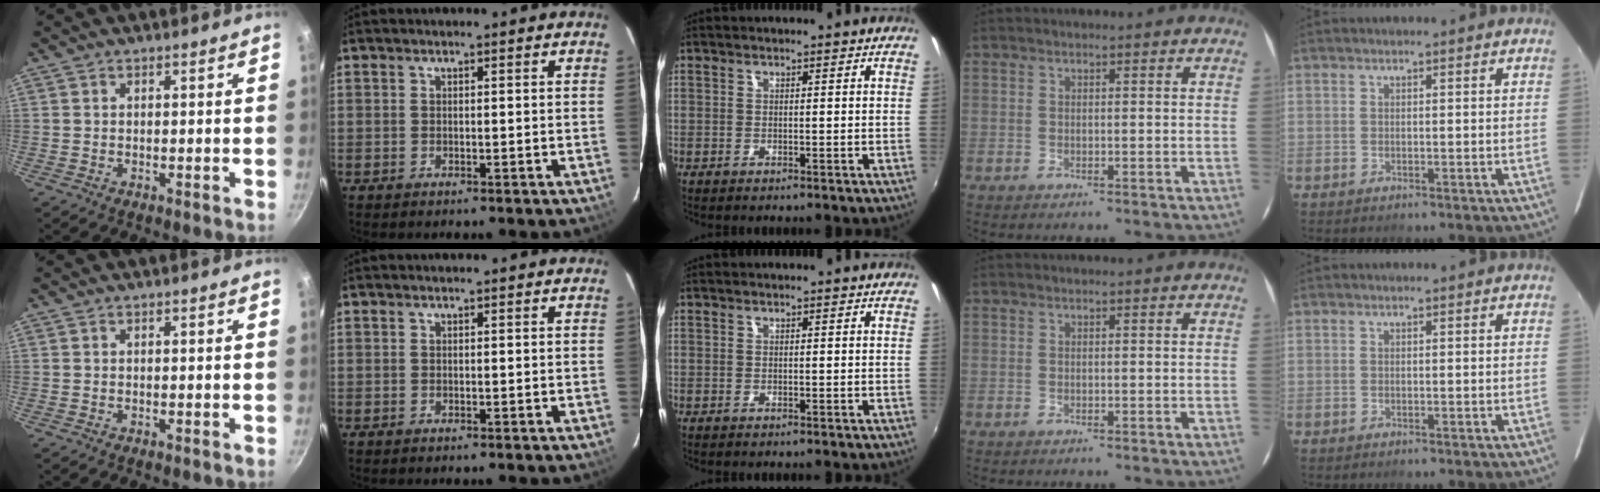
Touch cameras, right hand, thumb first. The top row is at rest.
{}